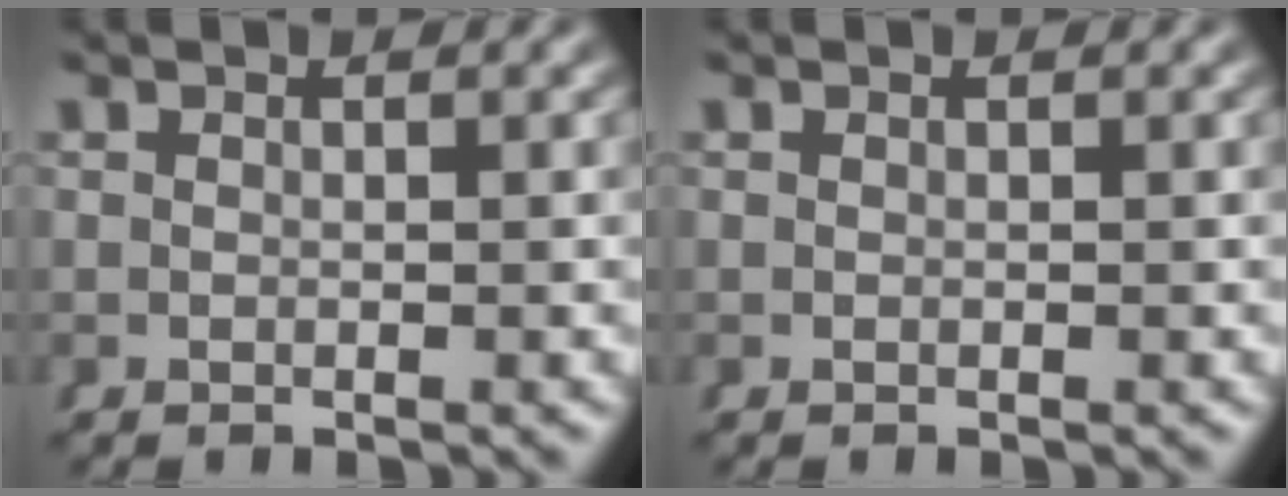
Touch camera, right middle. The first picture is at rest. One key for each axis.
{"total": 0.0}